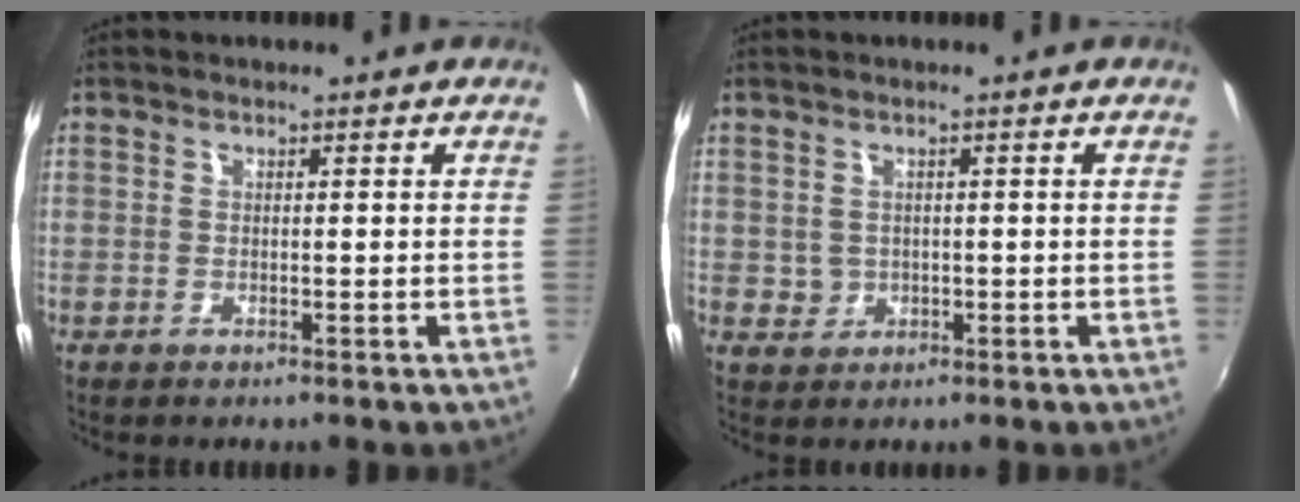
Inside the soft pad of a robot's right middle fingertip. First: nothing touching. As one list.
[{"total": 2.3, "force": [0.1, 2.2, 0.4], "torque": [-0.002, 0.002, 0.003]}]